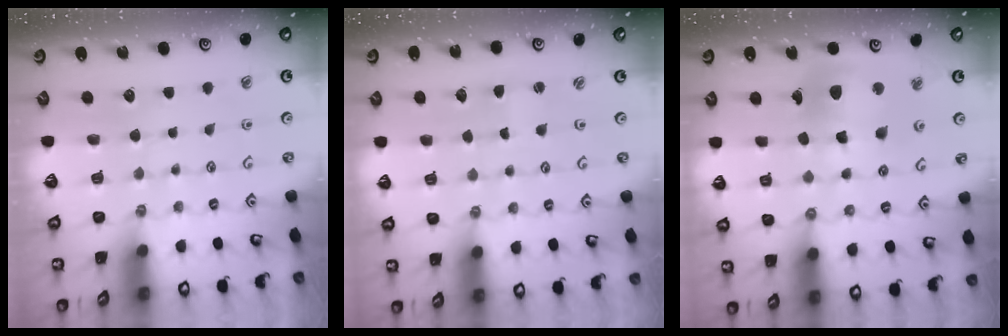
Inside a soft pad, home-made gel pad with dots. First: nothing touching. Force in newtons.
{"total": 1.6, "press": 1.6, "slide": 0.3}
{"total": 13.1, "press": 13.0, "slide": 1.6}